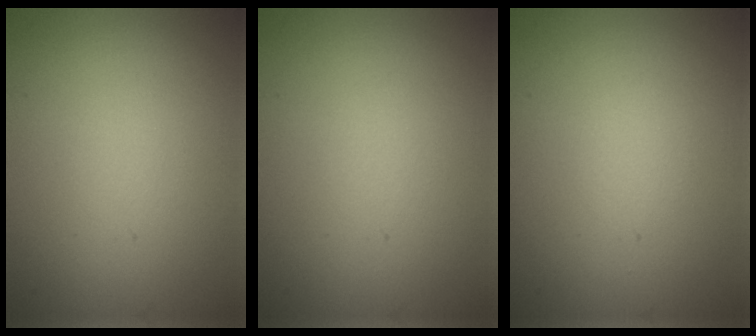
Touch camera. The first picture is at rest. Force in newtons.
{"total": 0.0}
{"total": 0.6, "press": 0.6, "slide": 0.1}